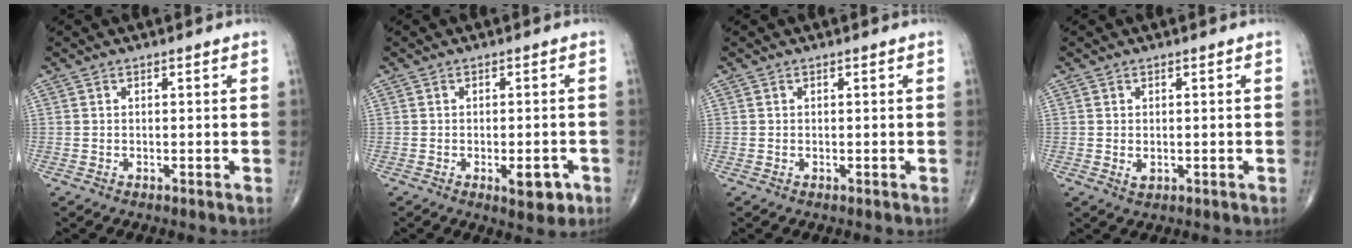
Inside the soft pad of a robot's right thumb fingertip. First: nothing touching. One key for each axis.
{"total": 5.1, "fx": -2.1, "fy": 2.1, "fz": 4.1, "tx": -0.038, "ty": 0.001, "tz": -0.023}
{"total": 0.0}
{"total": 1.4, "fx": -0.1, "fy": 0.9, "fz": 1.0, "tx": -0.014, "ty": -0.003, "tz": 0.002}